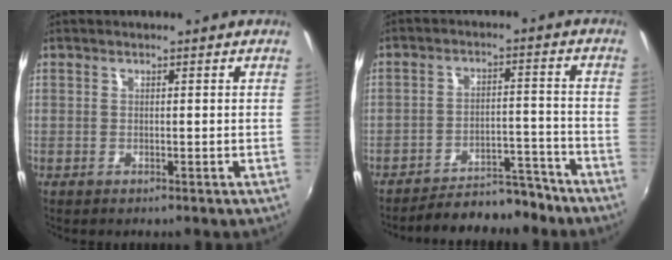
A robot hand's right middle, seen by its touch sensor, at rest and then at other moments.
{"total": 11.5, "force": [-10.5, 3.2, 3.4], "torque": [-0.076, 0.019, -0.139]}